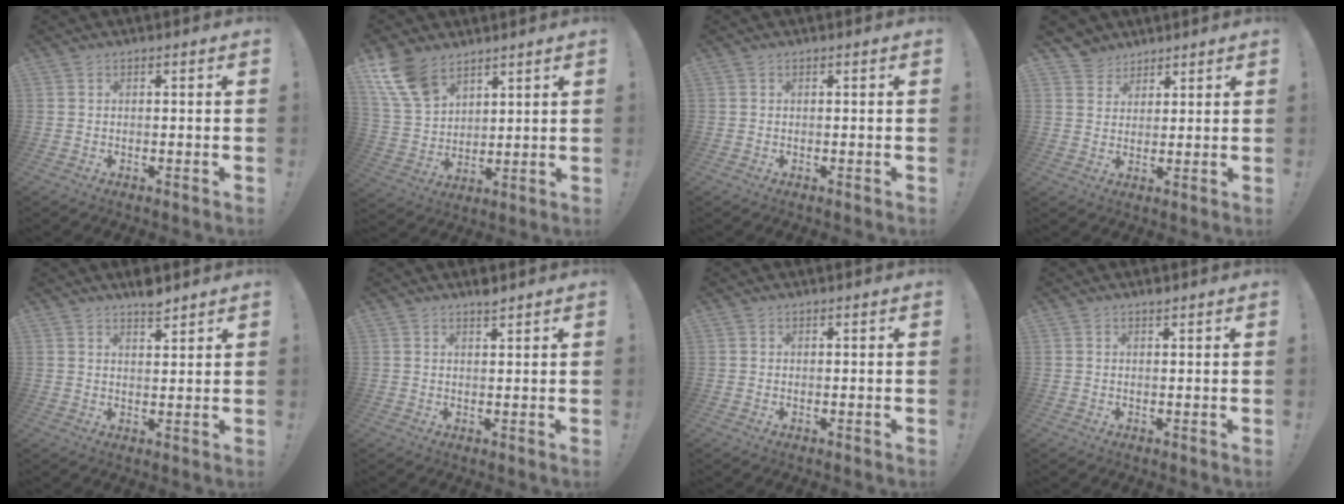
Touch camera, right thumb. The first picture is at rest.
{"total": 13.1, "force": [8.8, 7.4, 6.2], "torque": [-0.134, -0.042, 0.173]}
{"total": 0.0}
{"total": 4.8, "force": [3.3, 3.4, -0.1], "torque": [-0.001, -0.028, 0.065]}
{"total": 4.1, "force": [3.6, 1.0, 1.7], "torque": [-0.010, -0.027, 0.061]}
{"total": 2.2, "force": [2.0, 0.1, 0.8], "torque": [-0.005, -0.013, 0.034]}
{"total": 0.0}
{"total": 0.9, "force": [0.9, 0.0, 0.1], "torque": [0.004, -0.003, 0.015]}